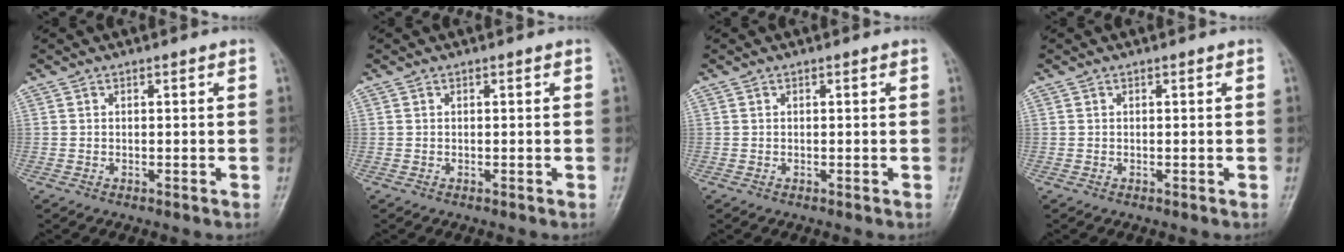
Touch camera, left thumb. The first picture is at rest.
{"total": 0.0}
{"total": 0.0}
{"total": 0.0}